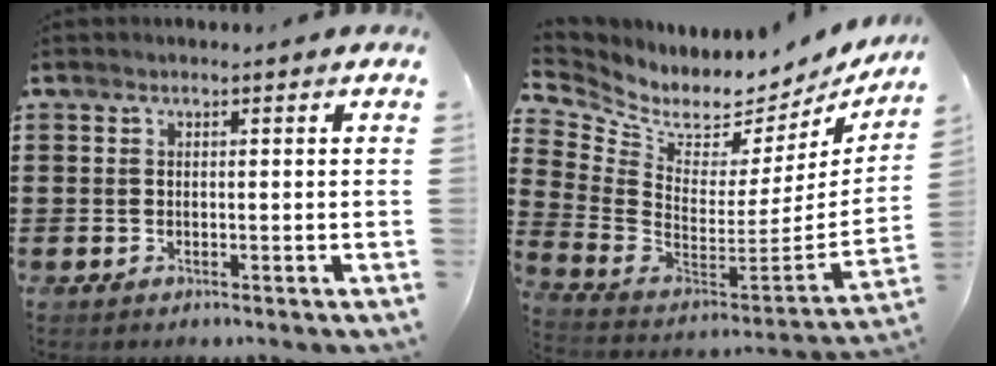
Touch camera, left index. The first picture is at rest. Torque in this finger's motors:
{"motor_torque": [-0.96, 0.93, -0.03, 0.00]}